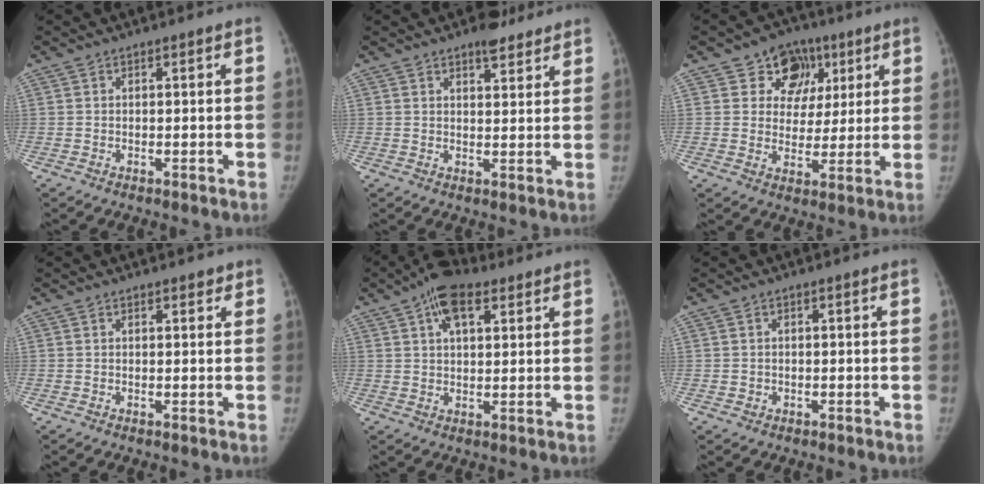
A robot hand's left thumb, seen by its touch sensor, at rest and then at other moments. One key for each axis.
{"total": 4.7, "fx": 3.6, "fy": 2.1, "fz": 2.2, "tx": -0.014, "ty": -0.022, "tz": 0.053}
{"total": 10.0, "fx": 4.7, "fy": 8.2, "fz": 3.1, "tx": -0.002, "ty": -0.010, "tz": 0.071}
{"total": 1.3, "fx": 1.0, "fy": 0.6, "fz": 0.6, "tx": -0.002, "ty": -0.005, "tz": 0.010}
{"total": 9.3, "fx": 5.0, "fy": 4.7, "fz": 6.3, "tx": -0.090, "ty": 0.001, "tz": 0.079}
{"total": 0.9, "fx": 0.0, "fy": 0.8, "fz": 0.1, "tx": 0.000, "ty": 0.002, "tz": 0.002}